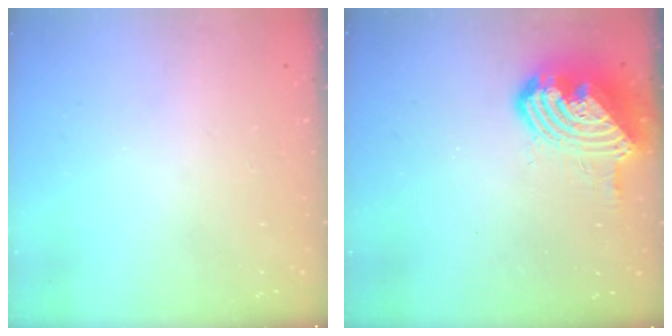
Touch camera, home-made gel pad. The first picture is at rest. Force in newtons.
{"total": 15.2, "press": 15.1, "slide": 1.6}